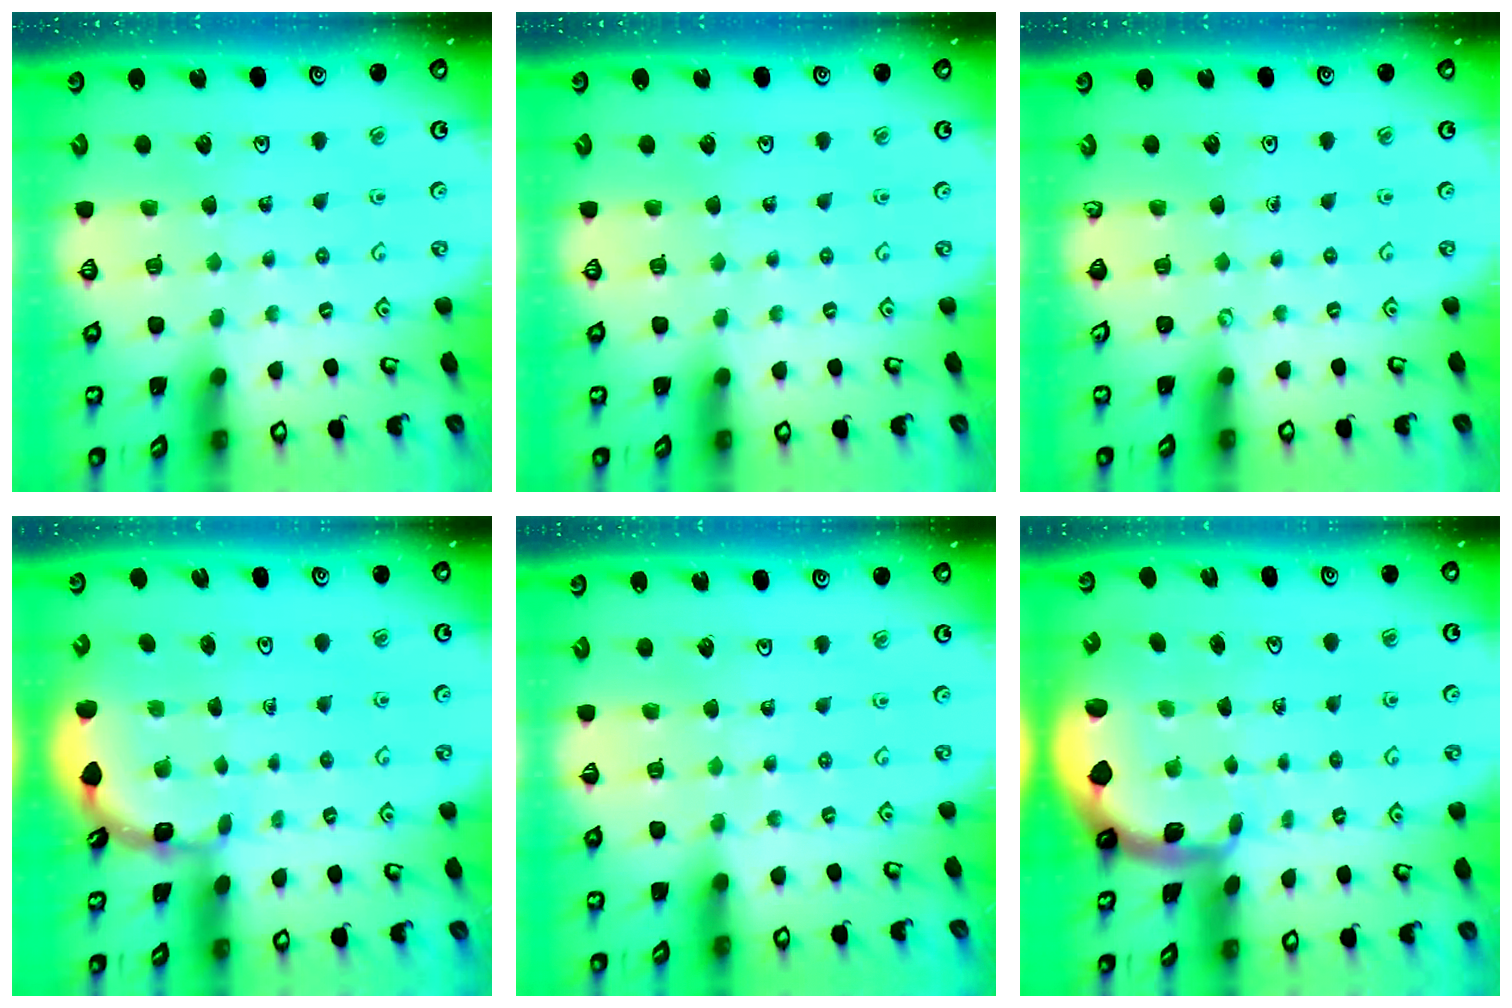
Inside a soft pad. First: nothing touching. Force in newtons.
{"total": 0.0}
{"total": 0.0}
{"total": 2.2, "press": 2.2, "slide": 0.1}
{"total": 2.9, "press": 2.8, "slide": 0.5}
{"total": 1.7, "press": 1.6, "slide": 0.4}